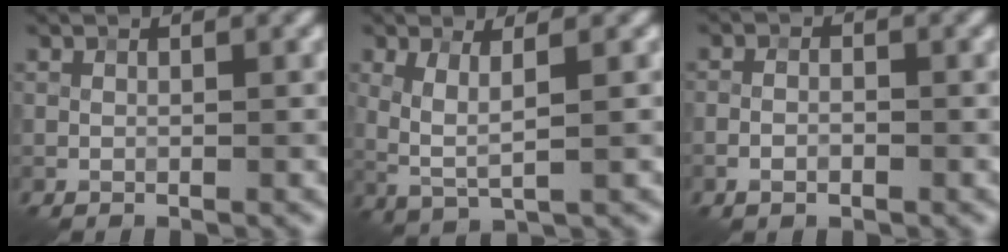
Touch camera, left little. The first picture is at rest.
{"total": 3.3, "force": [0.6, 1.1, 3.0], "torque": [-0.073, -0.006, 0.018]}
{"total": 1.7, "force": [-0.8, 1.0, 1.1], "torque": [-0.019, 0.003, -0.020]}